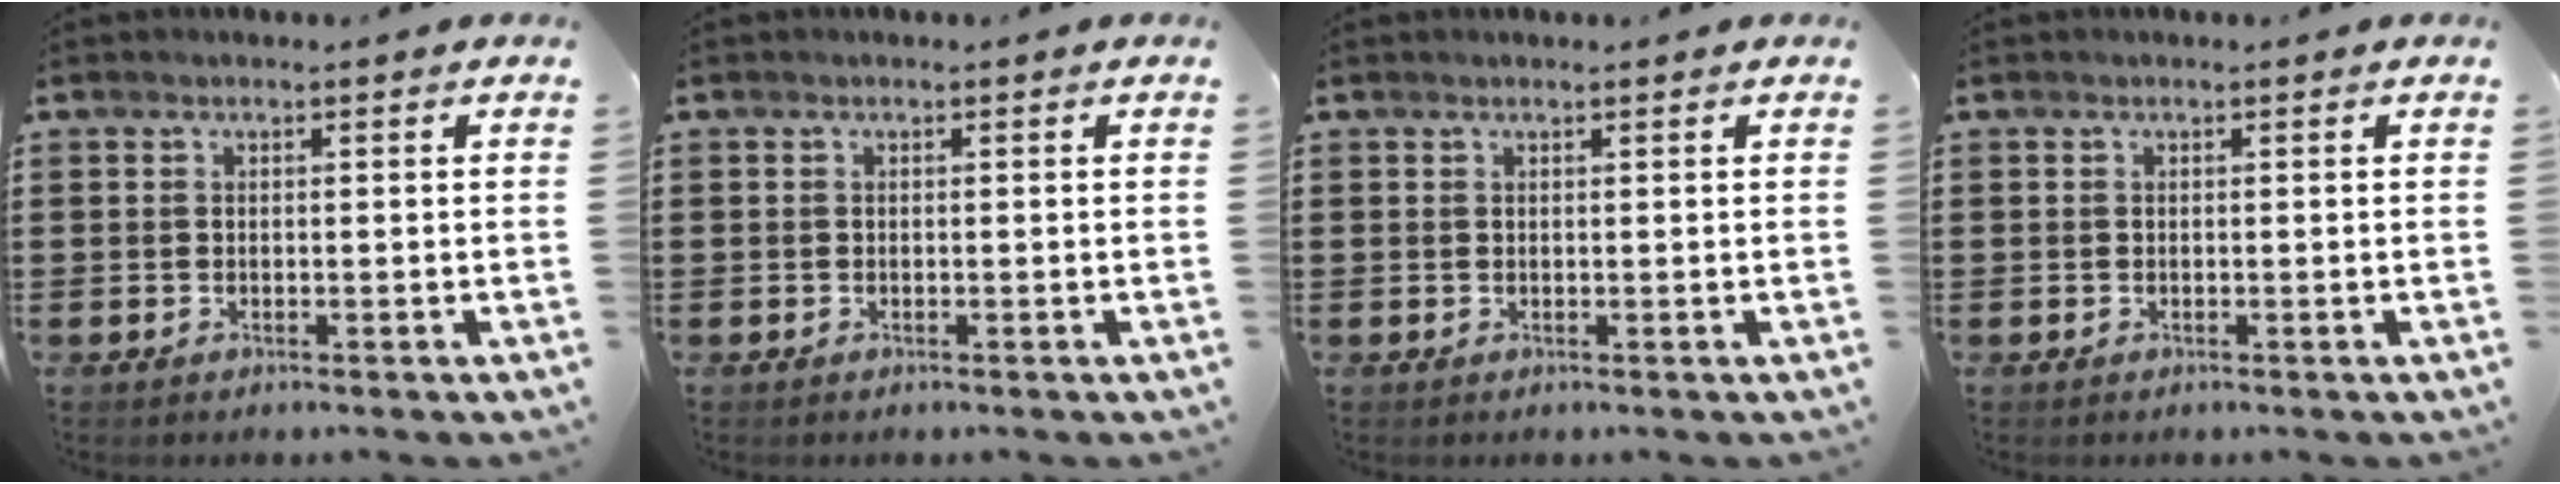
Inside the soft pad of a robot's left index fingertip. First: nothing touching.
{"total": 0.0}
{"total": 0.0}
{"total": 0.0}